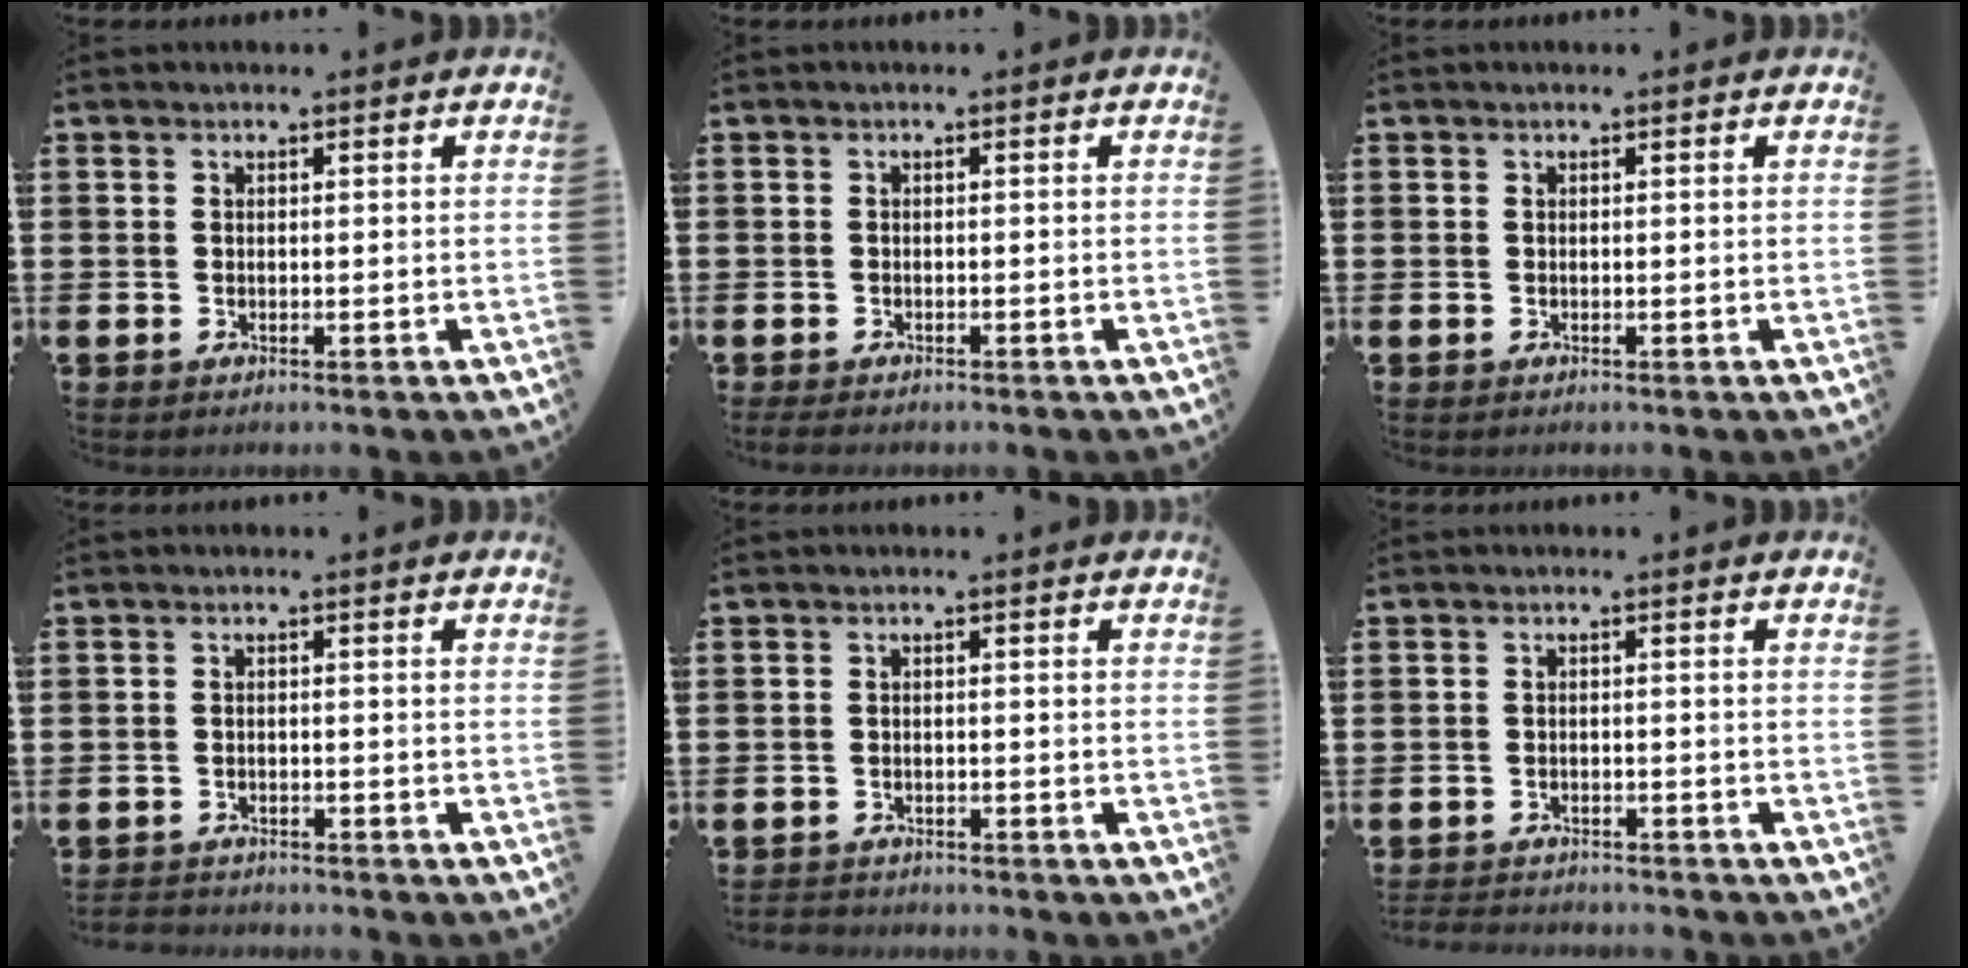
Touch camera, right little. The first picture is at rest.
{"total": 0.7, "force": [-0.5, 0.2, 0.3], "torque": [-0.008, 0.000, -0.012]}
{"total": 0.0}
{"total": 1.5, "force": [-1.5, 0.1, -0.1], "torque": [-0.002, 0.001, -0.033]}
{"total": 1.3, "force": [-1.2, 0.1, -0.2], "torque": [-0.001, 0.003, -0.028]}
{"total": 1.8, "force": [-1.8, 0.0, -0.2], "torque": [-0.001, 0.002, -0.041]}